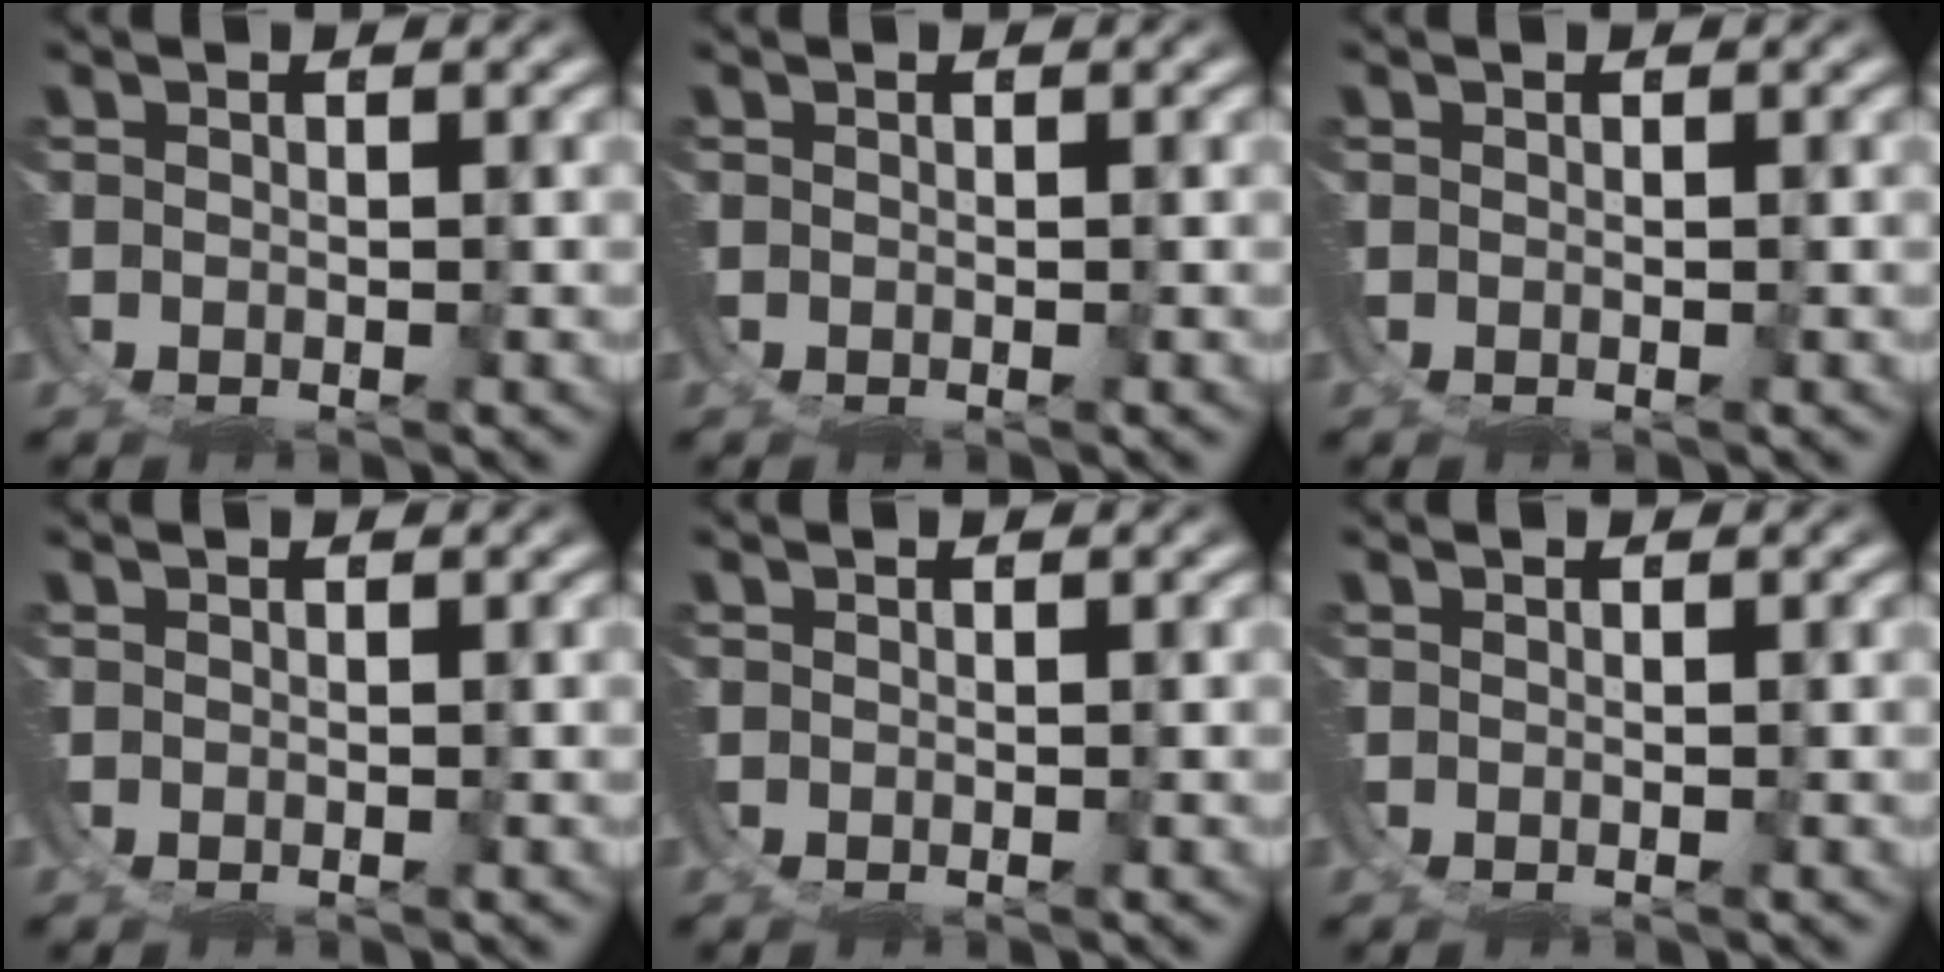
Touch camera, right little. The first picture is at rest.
{"total": 0.0}
{"total": 0.0}
{"total": 0.0}
{"total": 0.0}
{"total": 0.0}